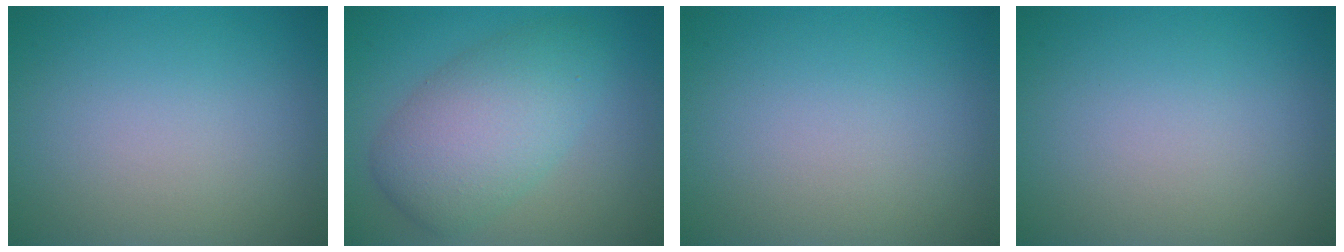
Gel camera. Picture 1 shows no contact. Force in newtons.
{"total": 6.3, "press": 6.3, "slide": 0.4}
{"total": 0.0}
{"total": 0.0}